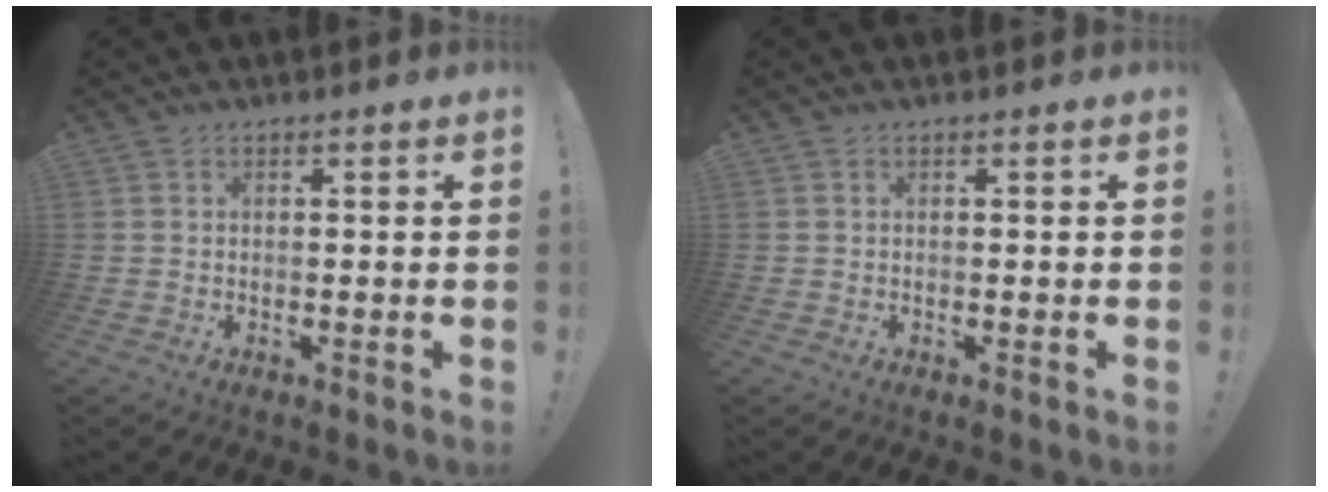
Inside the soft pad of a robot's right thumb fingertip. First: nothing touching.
{"total": 0.0}